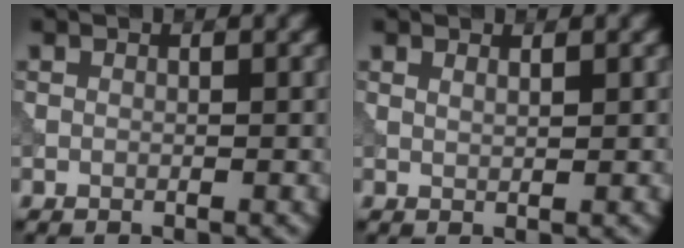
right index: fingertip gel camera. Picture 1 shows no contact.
{"total": 0.6, "force": [0.5, 0.0, 0.3], "torque": [-0.009, -0.003, 0.011]}